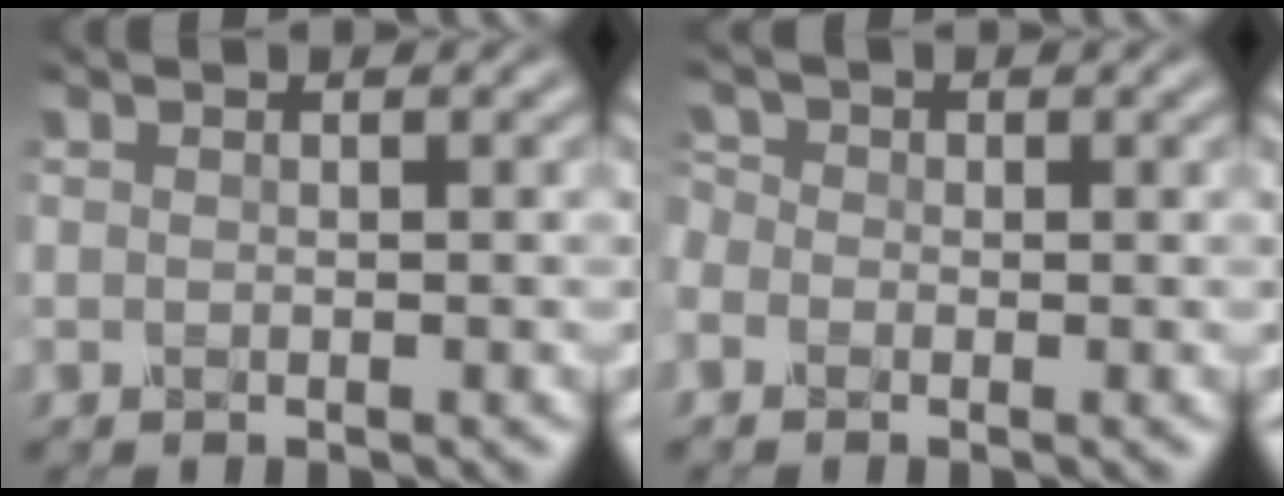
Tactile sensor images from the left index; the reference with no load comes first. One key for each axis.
{"total": 1.0, "fx": -0.3, "fy": 0.9, "fz": 0.0, "tx": -0.006, "ty": 0.003, "tz": -0.010}